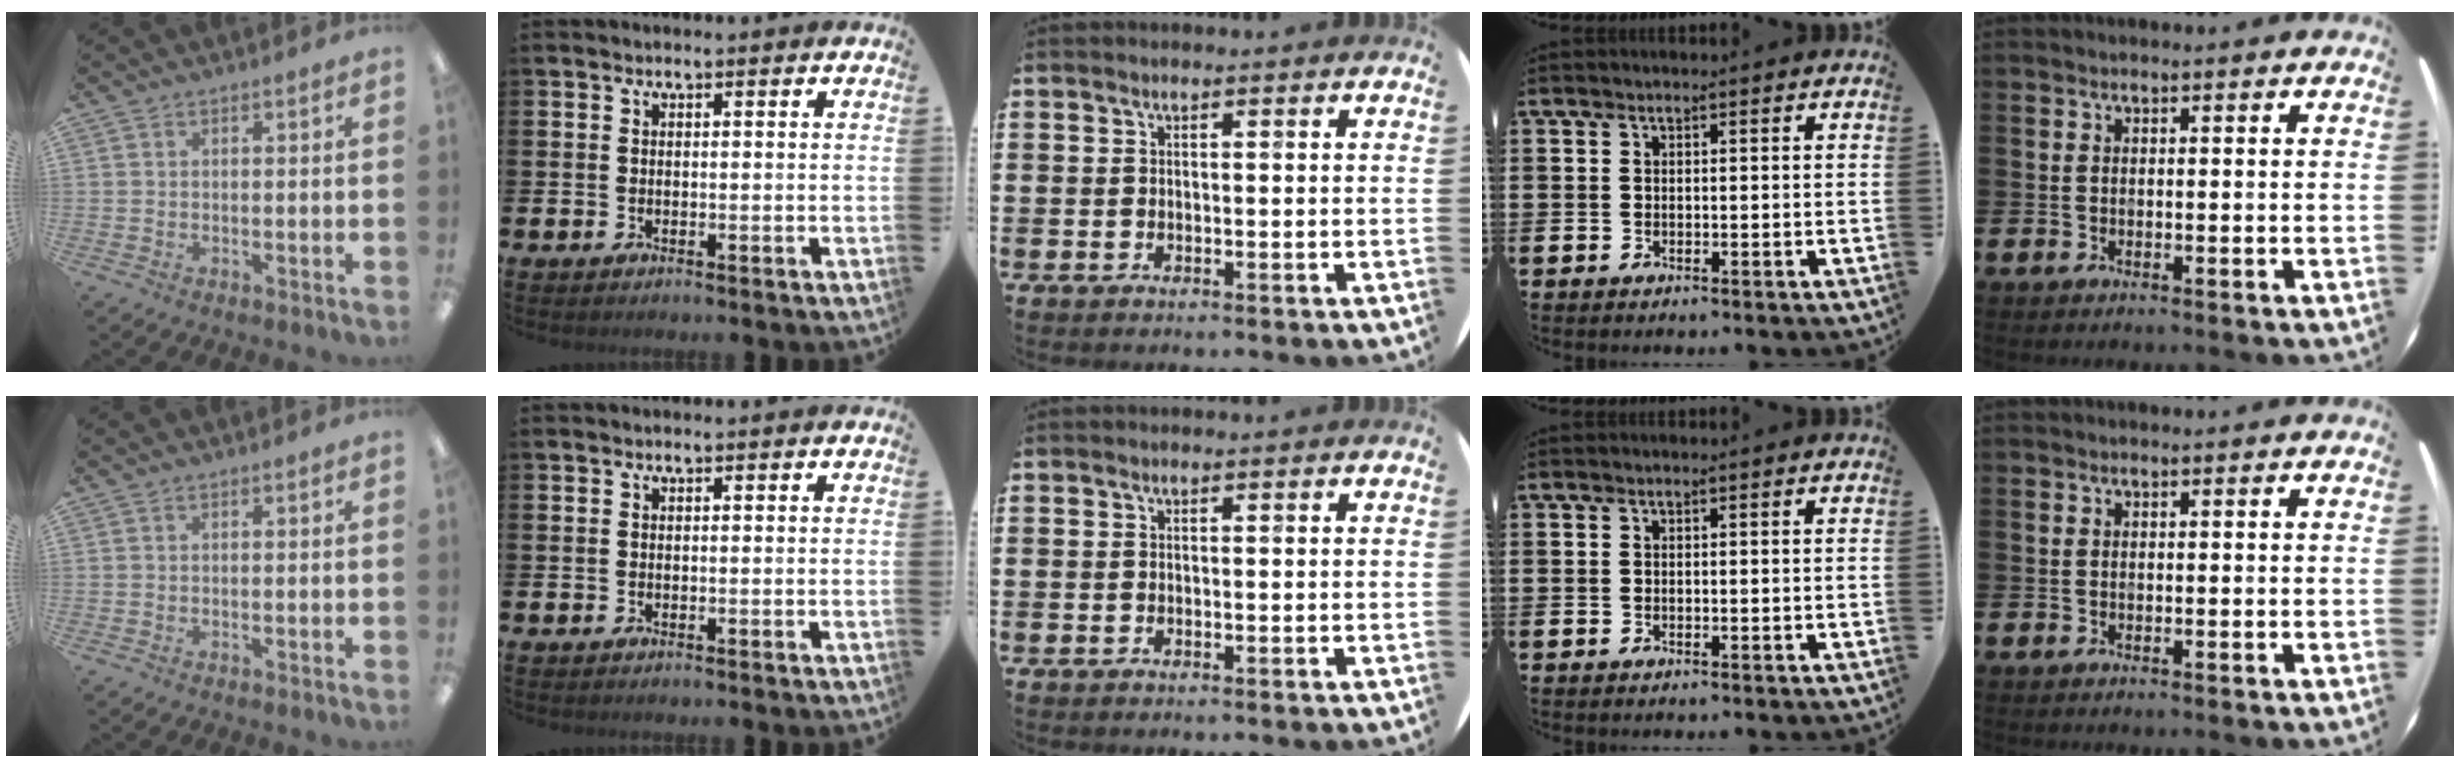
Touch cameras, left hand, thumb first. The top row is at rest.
{}